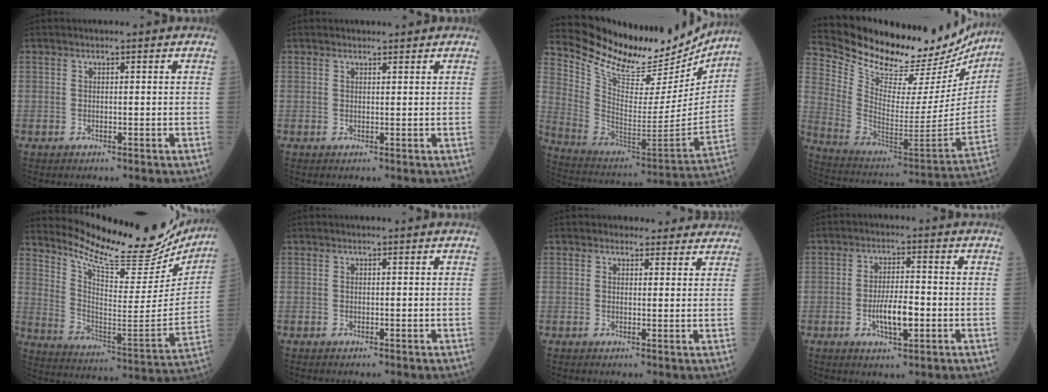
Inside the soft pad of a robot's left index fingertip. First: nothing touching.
{"total": 1.4, "force": [1.3, 0.4, 0.2], "torque": [-0.007, 0.007, 0.020]}
{"total": 22.3, "force": [20.2, 5.9, 7.2], "torque": [-0.138, -0.046, 0.316]}
{"total": 30.2, "force": [26.6, 8.3, 11.5], "torque": [-0.202, -0.060, 0.376]}
{"total": 23.5, "force": [21.4, 4.4, 8.6], "torque": [-0.141, -0.067, 0.303]}
{"total": 0.0}
{"total": 5.6, "force": [5.1, 2.4, 0.4], "torque": [0.012, 0.004, 0.045]}
{"total": 5.6, "force": [-1.5, 1.6, 5.2], "torque": [-0.098, -0.002, -0.026]}